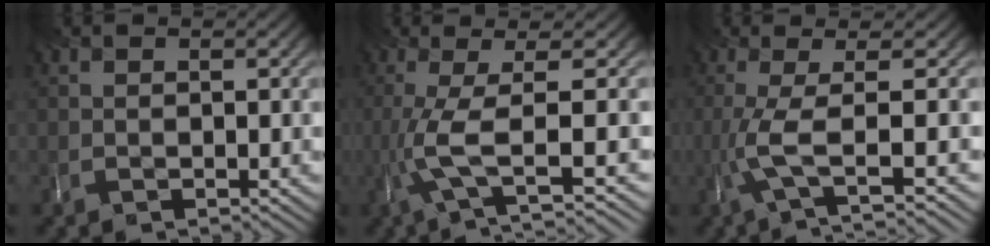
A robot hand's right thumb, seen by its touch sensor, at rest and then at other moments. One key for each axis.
{"total": 5.9, "fx": -0.6, "fy": 1.1, "fz": 5.7, "tx": -0.109, "ty": 0.006, "tz": -0.017}
{"total": 4.9, "fx": -0.7, "fy": 0.9, "fz": 4.8, "tx": -0.093, "ty": 0.004, "tz": -0.022}